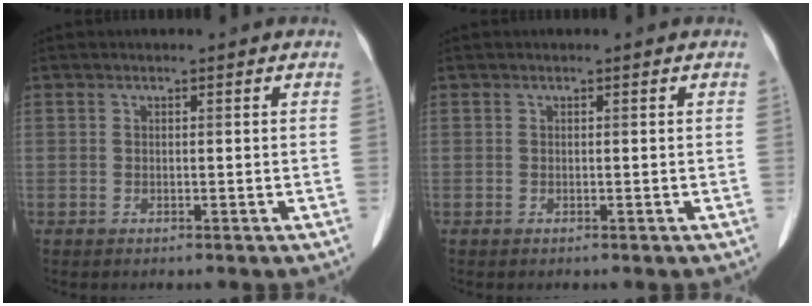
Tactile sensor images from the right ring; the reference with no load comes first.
{"total": 0.0}